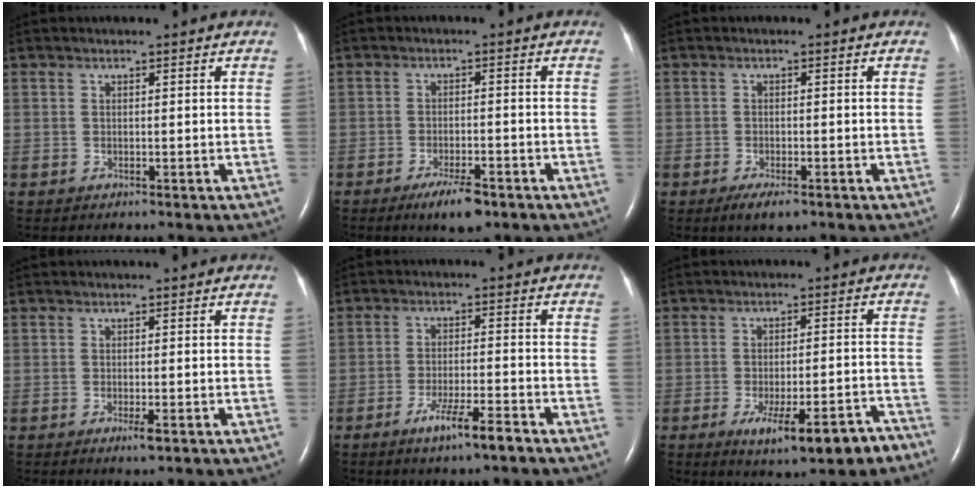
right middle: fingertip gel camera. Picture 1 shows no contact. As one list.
[{"total": 5.1, "force": [-3.4, 1.1, 3.6], "torque": [-0.070, -0.007, -0.052]}, {"total": 3.0, "force": [-1.9, 0.9, 2.2], "torque": [-0.041, -0.003, -0.030]}, {"total": 1.3, "force": [-0.6, 0.1, 1.1], "torque": [-0.021, -0.004, -0.009]}, {"total": 5.9, "force": [-4.0, 0.1, 4.4], "torque": [-0.084, -0.009, -0.070]}, {"total": 10.2, "force": [-6.7, 2.0, 7.5], "torque": [-0.108, -0.005, -0.091]}]